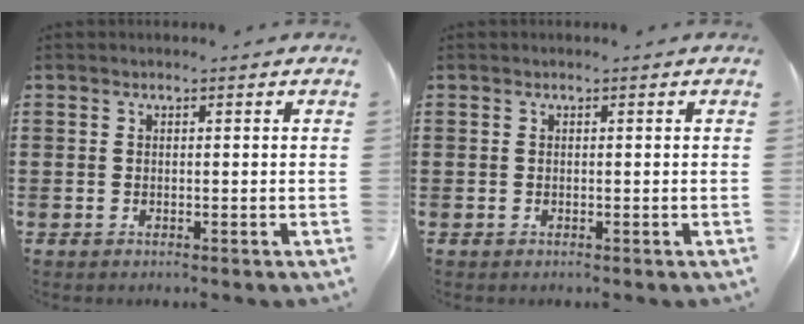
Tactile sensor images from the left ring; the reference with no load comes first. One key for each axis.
{"total": 0.0}